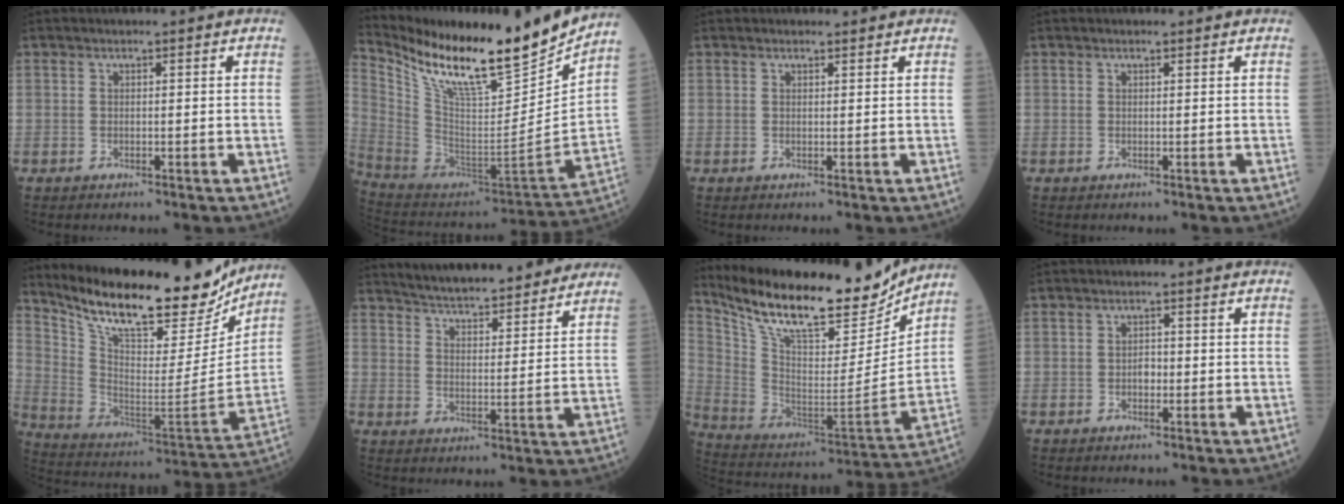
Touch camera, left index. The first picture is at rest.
{"total": 24.1, "force": [20.0, 2.7, 13.0], "torque": [-0.237, -0.038, 0.339]}
{"total": 0.7, "force": [0.6, 0.2, 0.0], "torque": [-0.010, -0.004, 0.009]}
{"total": 0.0}
{"total": 23.8, "force": [20.3, 6.2, 10.6], "torque": [-0.189, -0.024, 0.313]}
{"total": 17.9, "force": [16.2, 2.8, 7.0], "torque": [-0.100, 0.008, 0.226]}
{"total": 22.7, "force": [19.1, 5.9, 10.8], "torque": [-0.205, -0.012, 0.312]}
{"total": 1.5, "force": [-0.4, 0.9, 1.1], "torque": [-0.016, 0.004, -0.007]}